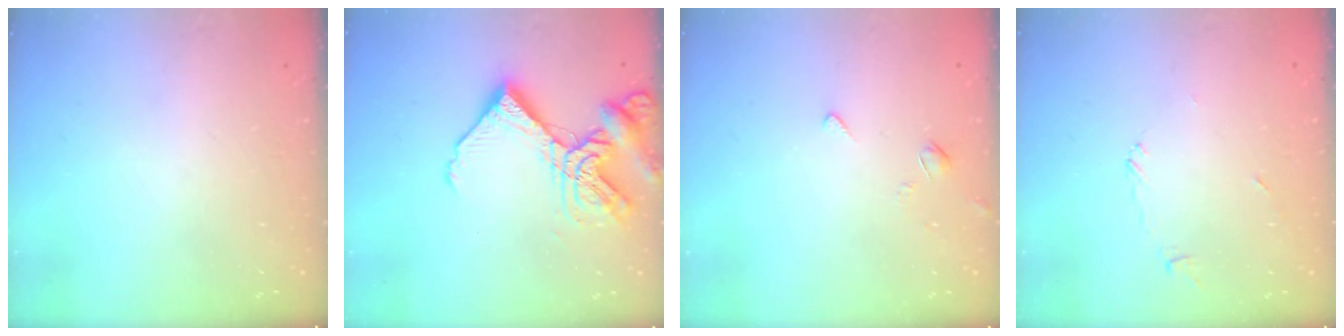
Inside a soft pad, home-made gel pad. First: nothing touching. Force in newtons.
{"total": 14.7, "press": 14.6, "slide": 1.8}
{"total": 2.5, "press": 2.5, "slide": 0.5}
{"total": 4.3, "press": 4.3, "slide": 0.2}